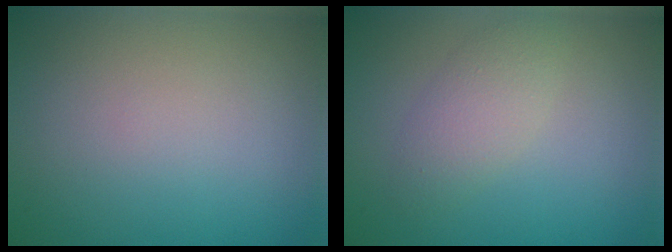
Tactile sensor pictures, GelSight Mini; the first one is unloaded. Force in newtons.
{"total": 2.5, "press": 2.5, "slide": 0.0}